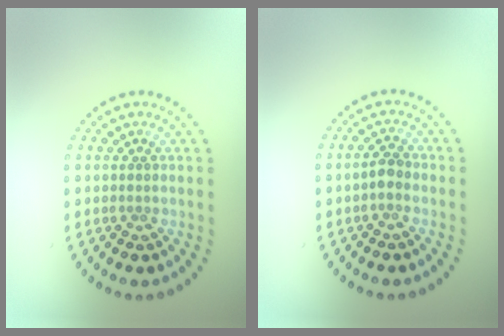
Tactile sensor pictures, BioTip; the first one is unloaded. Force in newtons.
{"total": 1.3, "press": 1.2, "slide": 0.3}